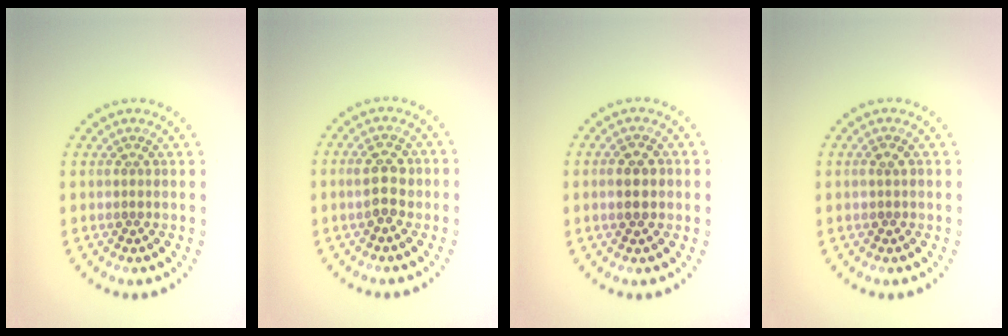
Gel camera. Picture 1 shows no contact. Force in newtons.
{"total": 3.0, "press": 3.0, "slide": 0.2}
{"total": 2.2, "press": 2.2, "slide": 0.2}
{"total": 0.8, "press": 0.8, "slide": 0.1}